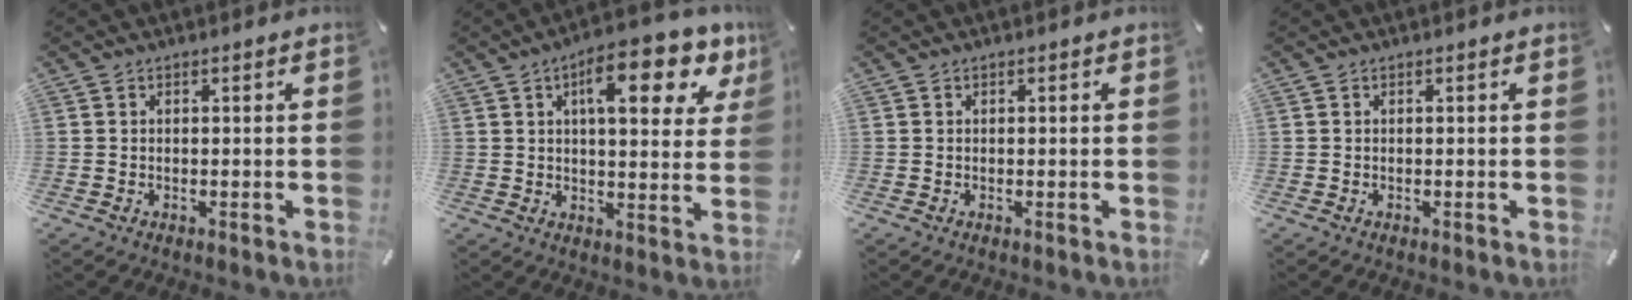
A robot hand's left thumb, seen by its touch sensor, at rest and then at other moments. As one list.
[{"total": 14.4, "force": [7.4, 5.6, 11.0], "torque": [-0.154, -0.031, 0.117]}, {"total": 0.0}, {"total": 0.0}]